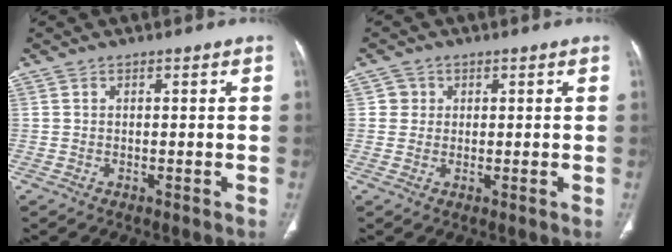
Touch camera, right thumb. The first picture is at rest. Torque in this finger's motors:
{"motor_torque": [-0.19, -0.33, 0.54, -0.35, 0.03]}